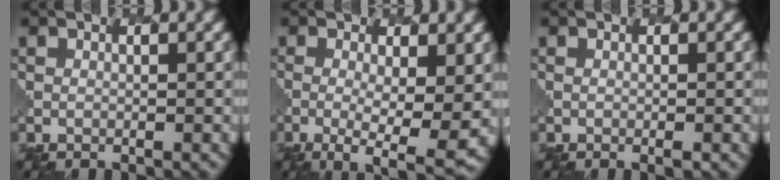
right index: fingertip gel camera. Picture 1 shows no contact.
{"total": 6.1, "force": [-1.5, 1.5, 5.7], "torque": [-0.093, -0.014, -0.020]}
{"total": 0.7, "force": [-0.1, 0.1, 0.6], "torque": [-0.009, -0.002, -0.002]}